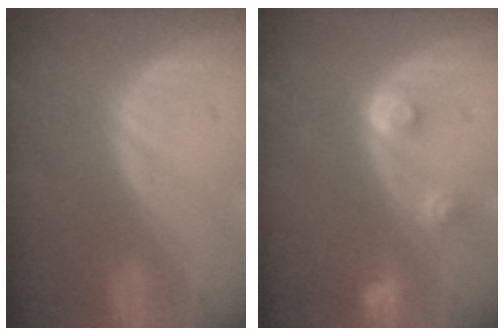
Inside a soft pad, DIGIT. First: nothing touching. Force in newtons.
{"total": 3.0, "press": 2.8, "slide": 1.1}